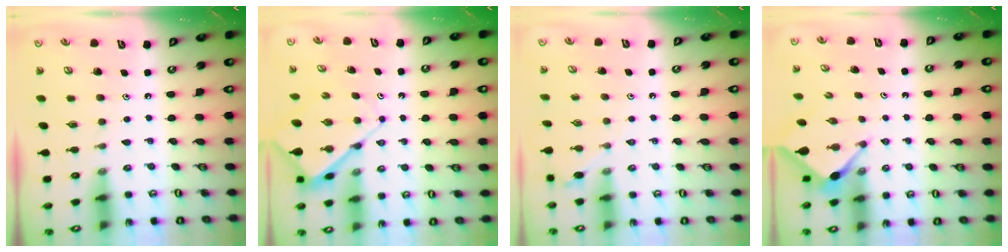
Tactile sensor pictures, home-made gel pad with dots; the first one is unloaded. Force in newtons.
{"total": 7.5, "press": 7.4, "slide": 0.7}
{"total": 4.1, "press": 4.0, "slide": 0.6}
{"total": 3.1, "press": 3.1, "slide": 0.3}